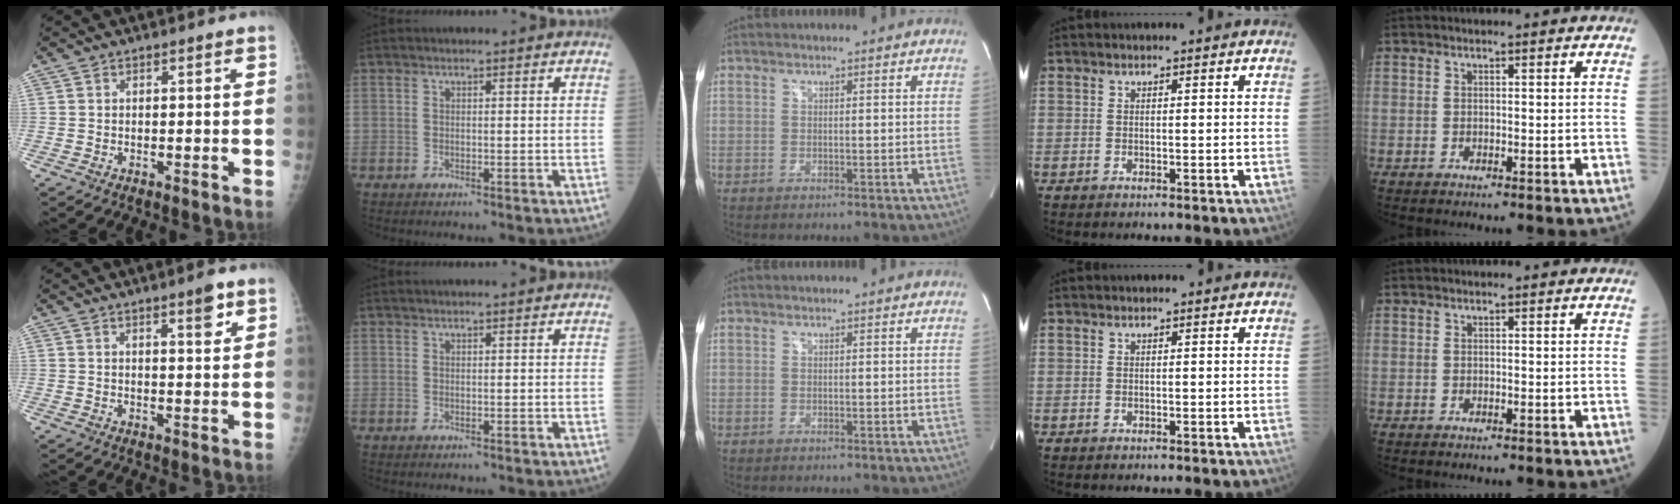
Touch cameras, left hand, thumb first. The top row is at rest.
{"thumb": {"total": 4.3, "force": [2.6, 0.9, 3.2], "torque": [-0.041, -0.016, 0.038]}, "index": {"total": 2.6, "force": [2.3, 0.1, 1.2], "torque": [-0.005, 0.025, 0.033]}}